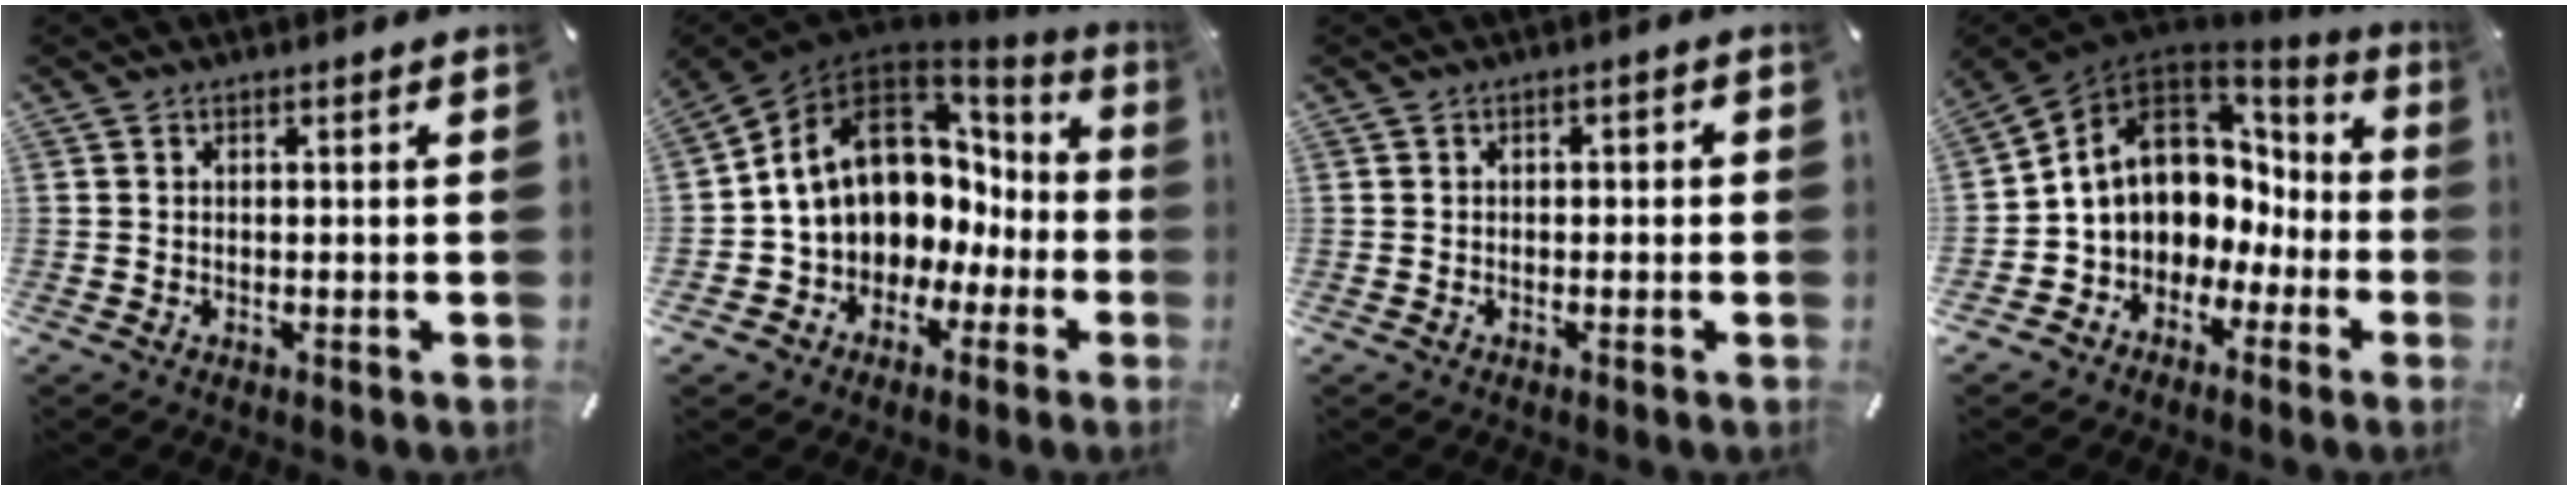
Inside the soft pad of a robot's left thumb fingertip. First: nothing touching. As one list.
[{"total": 14.6, "force": [3.2, 11.5, 8.5], "torque": [-0.180, -0.022, 0.062]}, {"total": 1.2, "force": [-0.7, 0.7, 0.6], "torque": [-0.012, 0.005, -0.016]}, {"total": 11.2, "force": [1.8, 9.6, 5.5], "torque": [-0.111, -0.015, 0.036]}]